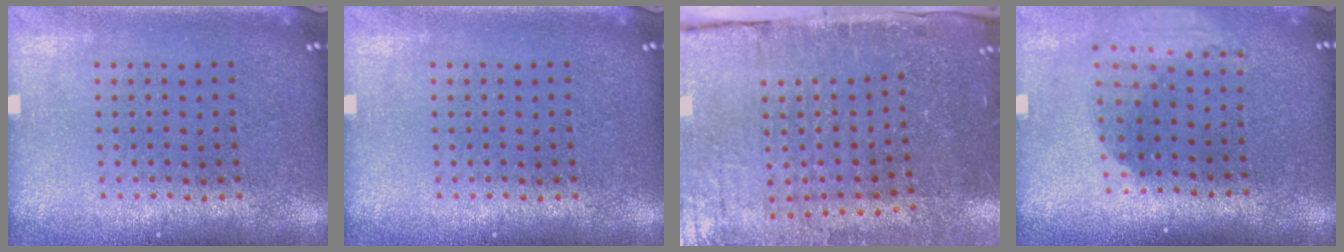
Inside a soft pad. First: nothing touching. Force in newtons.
{"total": 0.0}
{"total": 4.2, "press": 3.9, "slide": 1.5}
{"total": 1.9, "press": 1.5, "slide": 1.2}